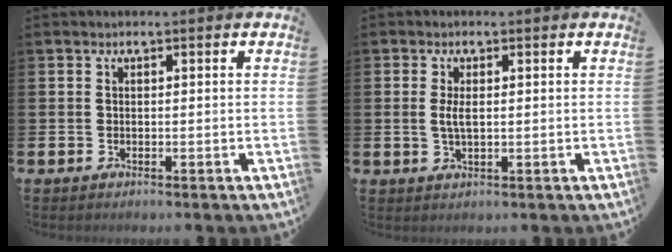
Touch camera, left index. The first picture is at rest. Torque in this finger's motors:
{"motor_torque": [0.96, -0.06, 0.14, 0.15]}